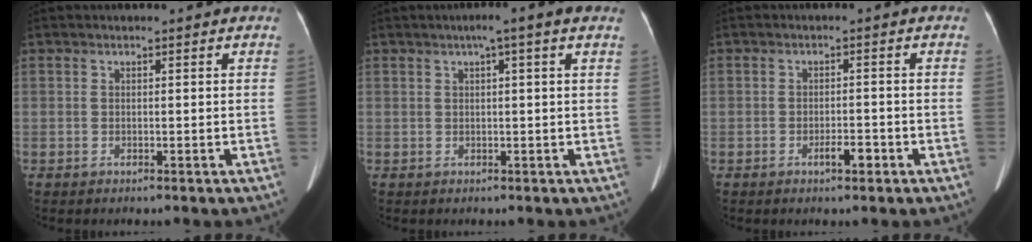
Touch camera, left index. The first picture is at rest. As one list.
[{"total": 3.6, "force": [1.9, -0.4, 3.0], "torque": [-0.041, 0.018, 0.025]}, {"total": 2.3, "force": [-1.4, 0.6, 1.7], "torque": [-0.027, 0.002, -0.023]}]